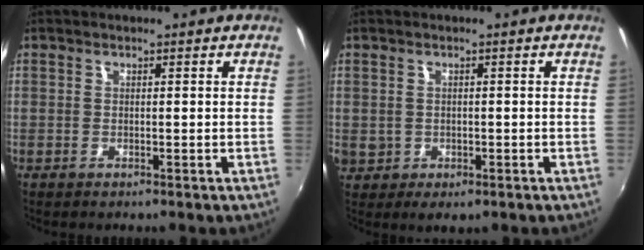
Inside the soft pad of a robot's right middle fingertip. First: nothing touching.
{"total": 3.9, "force": [-0.2, 3.4, 1.9], "torque": [-0.037, -0.006, 0.002]}